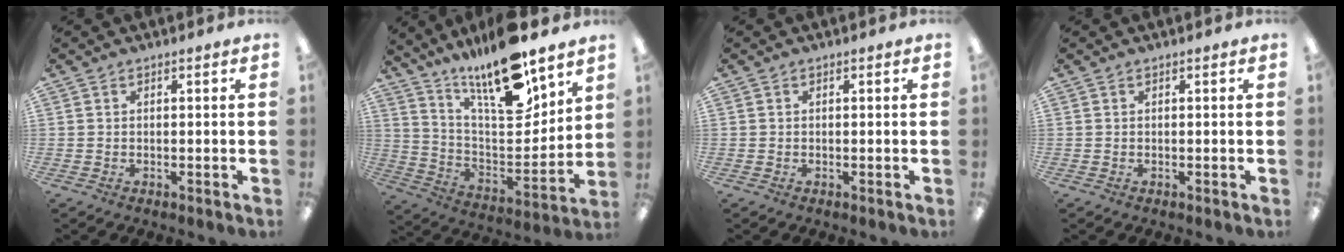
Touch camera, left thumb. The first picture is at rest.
{"total": 18.7, "force": [14.7, 4.6, 10.7], "torque": [-0.190, -0.108, 0.250]}
{"total": 0.0}
{"total": 0.0}